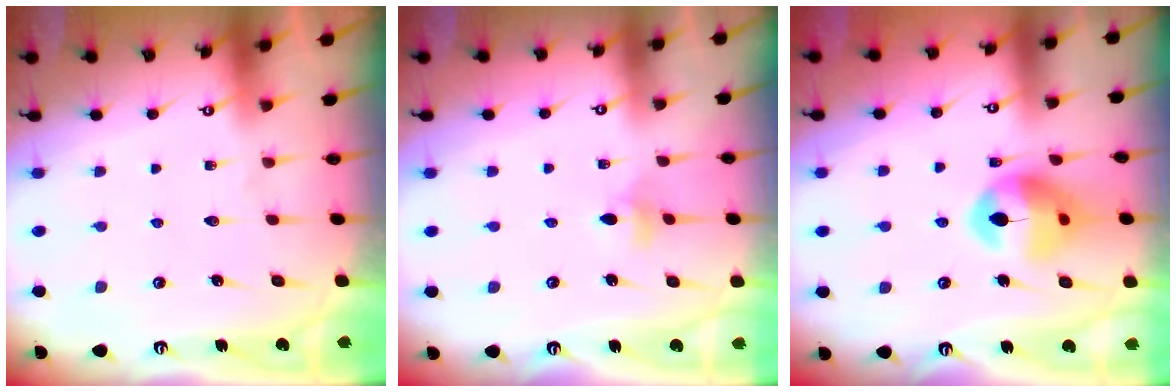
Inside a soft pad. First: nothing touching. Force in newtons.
{"total": 4.8, "press": 4.6, "slide": 1.3}
{"total": 13.7, "press": 13.6, "slide": 1.9}